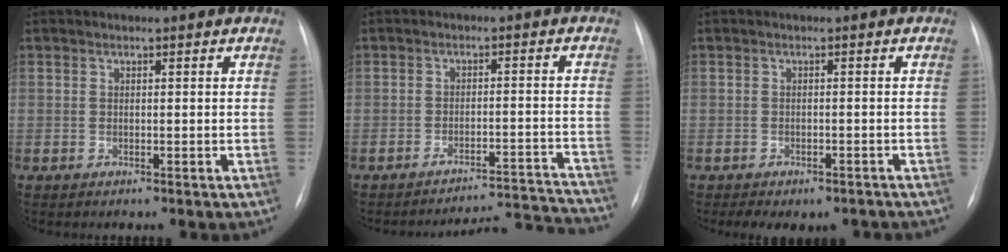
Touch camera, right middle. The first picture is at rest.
{"total": 11.4, "force": [-11.3, -1.5, -1.0], "torque": [0.029, 0.025, -0.145]}
{"total": 7.2, "force": [-5.4, 3.6, 3.0], "torque": [-0.035, 0.015, -0.064]}